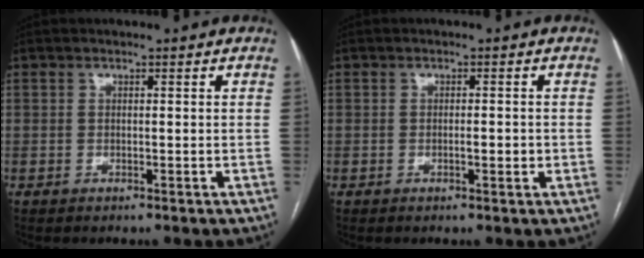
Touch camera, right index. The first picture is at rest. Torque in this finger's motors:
{"motor_torque": [0.36, -0.22, 0.21, 0.04]}